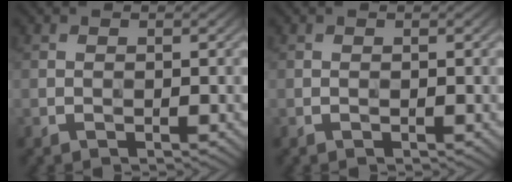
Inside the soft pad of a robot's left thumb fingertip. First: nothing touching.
{"total": 0.0}